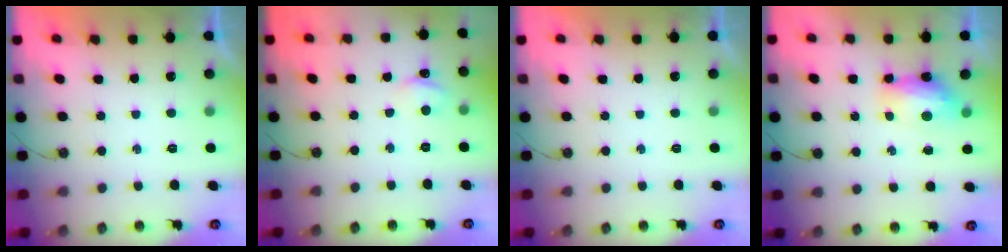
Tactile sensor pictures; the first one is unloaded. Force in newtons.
{"total": 2.5, "press": 2.5, "slide": 0.4}
{"total": 0.0}
{"total": 7.8, "press": 7.8, "slide": 0.1}